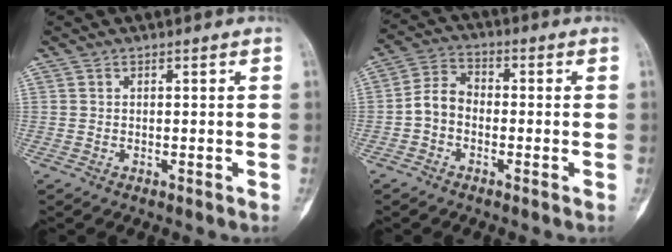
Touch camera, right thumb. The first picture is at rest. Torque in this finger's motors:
{"motor_torque": [0.11, 0.06, 0.39, -0.35, 0.05]}